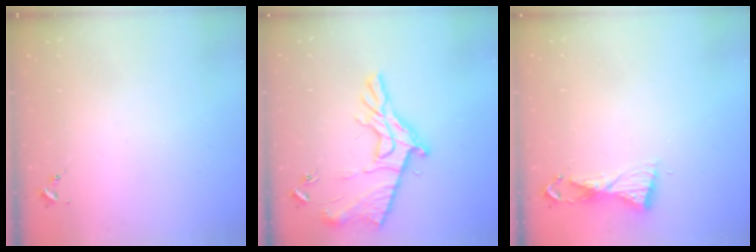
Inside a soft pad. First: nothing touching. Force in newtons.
{"total": 17.4, "press": 17.3, "slide": 0.9}
{"total": 6.2, "press": 6.1, "slide": 0.6}